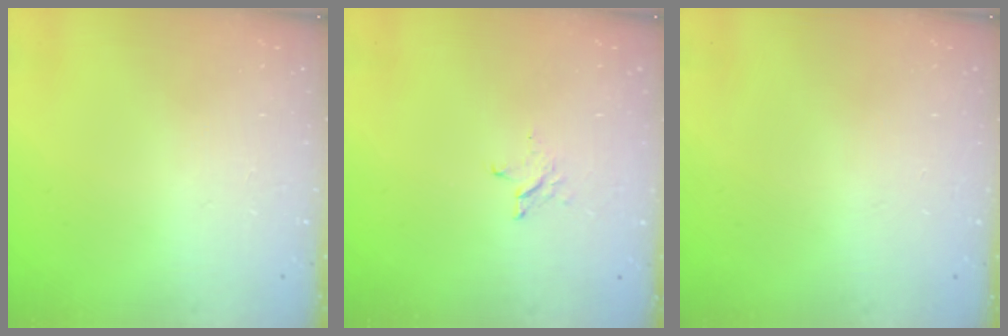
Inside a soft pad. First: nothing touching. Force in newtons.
{"total": 2.6, "press": 2.6, "slide": 0.3}
{"total": 0.0}